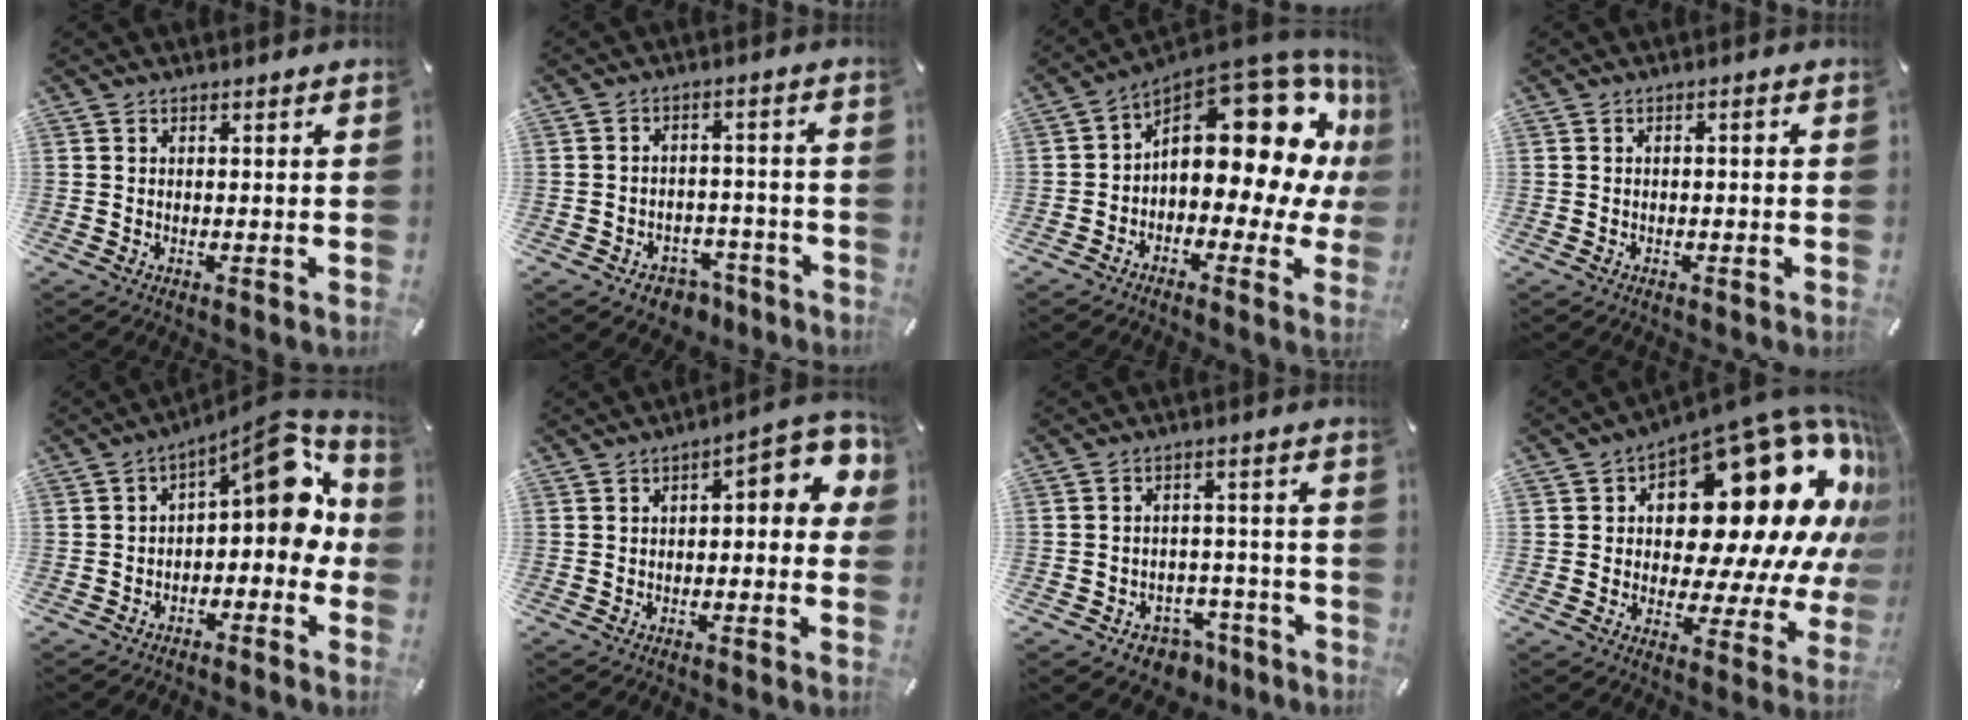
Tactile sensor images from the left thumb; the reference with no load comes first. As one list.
[{"total": 6.0, "force": [-3.9, 4.1, 1.9], "torque": [-0.023, 0.034, -0.067]}, {"total": 20.3, "force": [7.4, 10.4, 15.8], "torque": [-0.200, -0.071, 0.123]}, {"total": 1.4, "force": [-0.7, 0.5, 1.0], "torque": [-0.018, 0.004, -0.014]}, {"total": 10.8, "force": [3.7, 5.2, 8.7], "torque": [-0.094, -0.046, 0.058]}, {"total": 8.2, "force": [1.4, 3.8, 7.1], "torque": [-0.085, -0.018, 0.017]}, {"total": 6.8, "force": [-4.6, 4.7, 1.9], "torque": [-0.022, 0.041, -0.078]}, {"total": 28.5, "force": [9.8, 14.9, 22.2], "torque": [-0.307, -0.093, 0.177]}]